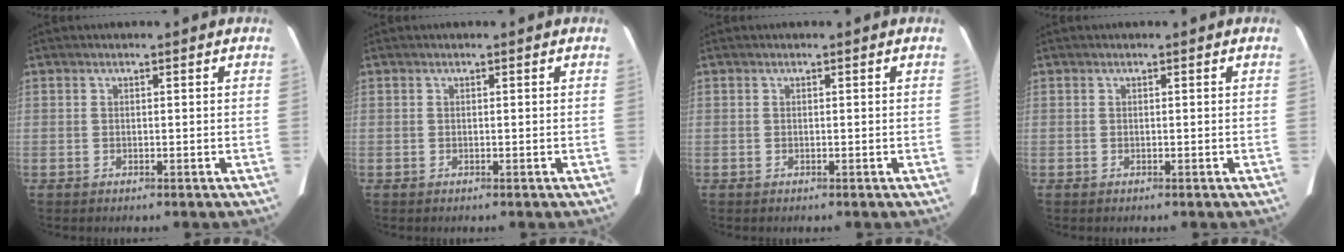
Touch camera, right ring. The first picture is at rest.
{"total": 0.0}
{"total": 0.0}
{"total": 0.0}